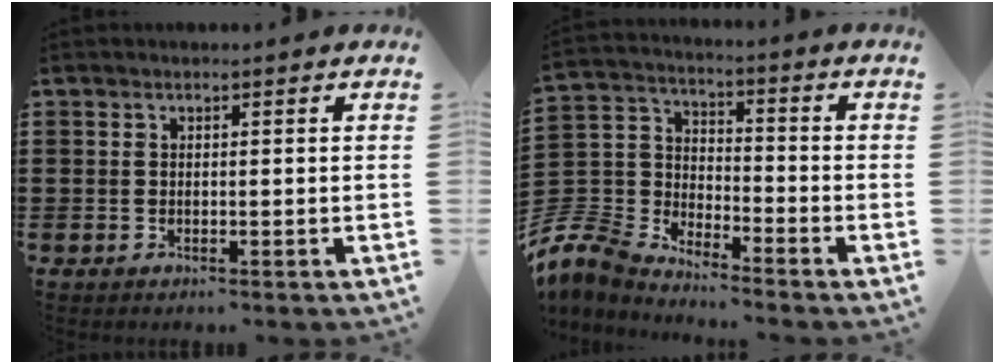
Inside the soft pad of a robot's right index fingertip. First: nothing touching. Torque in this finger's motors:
{"motor_torque": [-2.14, 0.00, -1.05, -0.21]}